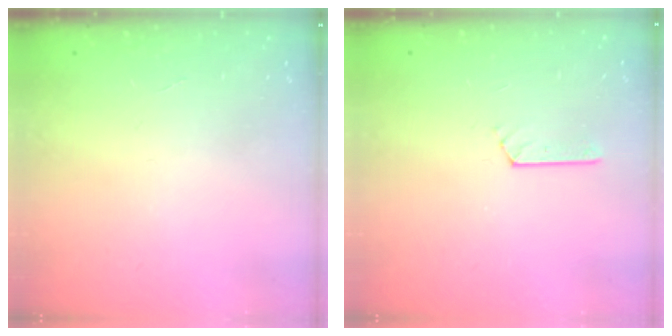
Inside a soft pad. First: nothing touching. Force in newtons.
{"total": 2.2, "press": 2.2, "slide": 0.3}